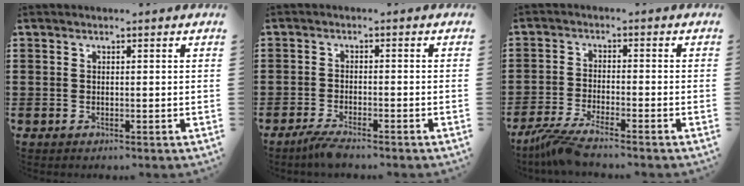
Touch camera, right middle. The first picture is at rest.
{"total": 2.6, "force": [-2.3, 0.0, 1.3], "torque": [-0.037, -0.004, -0.047]}
{"total": 4.3, "force": [-3.8, -0.3, 2.0], "torque": [-0.062, -0.021, -0.079]}